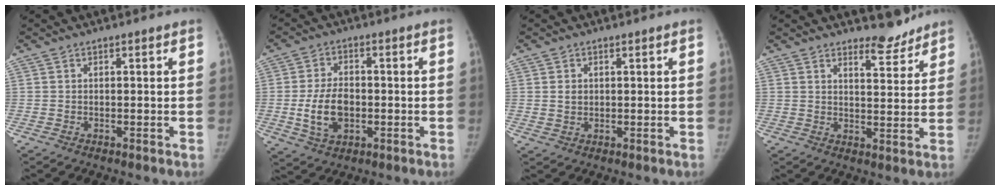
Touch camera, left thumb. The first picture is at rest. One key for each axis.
{"total": 8.7, "fx": -1.6, "fy": 5.8, "fz": 6.4, "tx": -0.107, "ty": 0.007, "tz": -0.022}
{"total": 2.2, "fx": 0.4, "fy": 1.8, "fz": 1.2, "tx": -0.011, "ty": -0.003, "tz": 0.012}
{"total": 5.3, "fx": 4.9, "fy": 1.5, "fz": 1.4, "tx": 0.000, "ty": -0.045, "tz": 0.076}